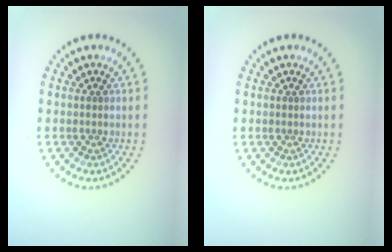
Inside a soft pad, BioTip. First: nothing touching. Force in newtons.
{"total": 0.0}